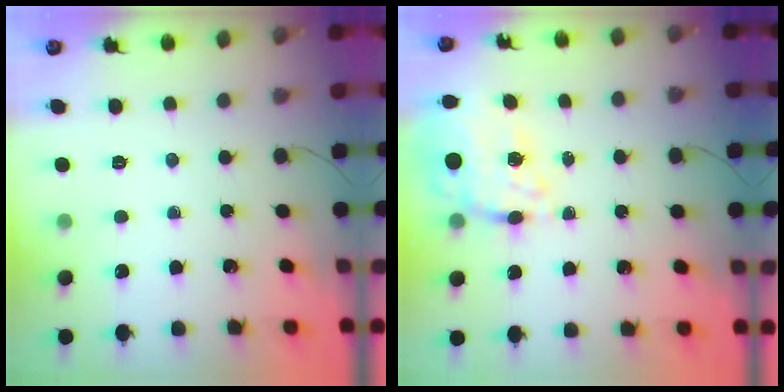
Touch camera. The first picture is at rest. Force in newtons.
{"total": 11.2, "press": 10.4, "slide": 4.3}